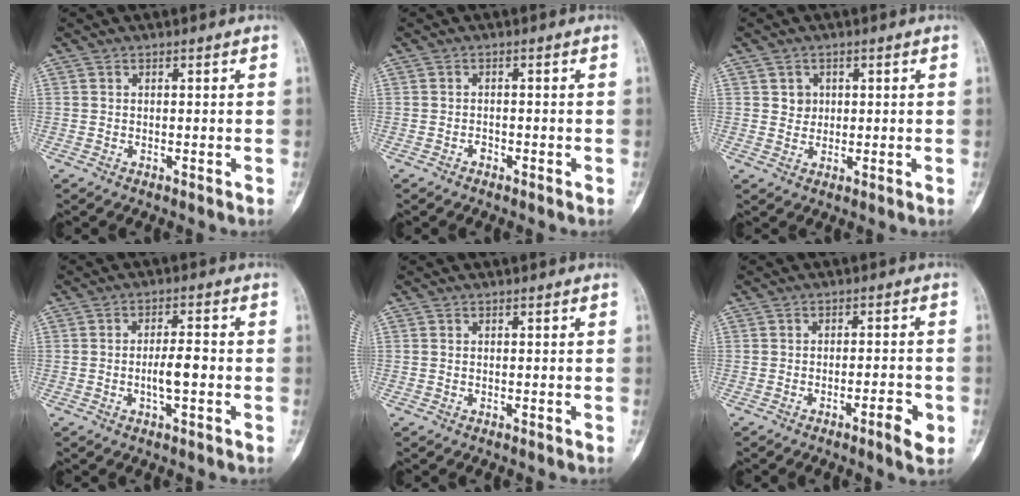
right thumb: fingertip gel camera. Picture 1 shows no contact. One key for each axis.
{"total": 0.9, "fx": -0.6, "fy": 0.5, "fz": 0.3, "tx": -0.001, "ty": 0.003, "tz": -0.013}
{"total": 2.0, "fx": 0.7, "fy": 1.9, "fz": 0.6, "tx": 0.002, "ty": -0.001, "tz": 0.010}
{"total": 4.9, "fx": -1.0, "fy": 1.5, "fz": 4.5, "tx": -0.076, "ty": 0.011, "tz": -0.020}
{"total": 0.0}
{"total": 4.7, "fx": -2.0, "fy": 1.1, "fz": 4.1, "tx": -0.057, "ty": 0.010, "tz": -0.029}